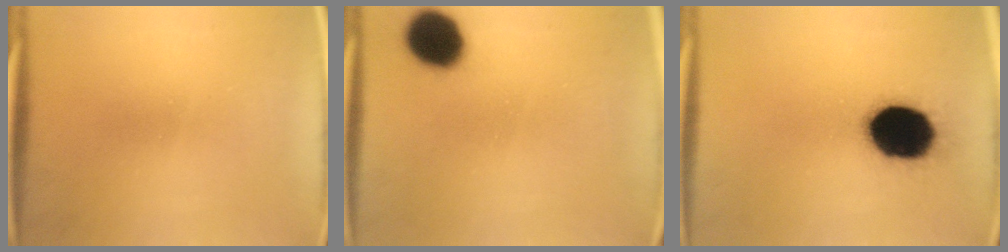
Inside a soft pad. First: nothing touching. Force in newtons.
{"total": 11.4}
{"total": 19.1}